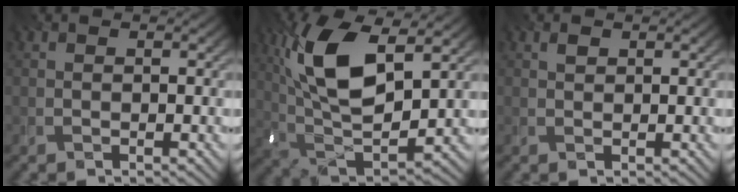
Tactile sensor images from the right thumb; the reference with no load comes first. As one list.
[{"total": 13.0, "force": [4.9, 5.4, 10.8], "torque": [-0.238, 0.010, 0.096]}, {"total": 0.8, "force": [0.7, 0.2, 0.2], "torque": [-0.008, 0.002, 0.008]}]